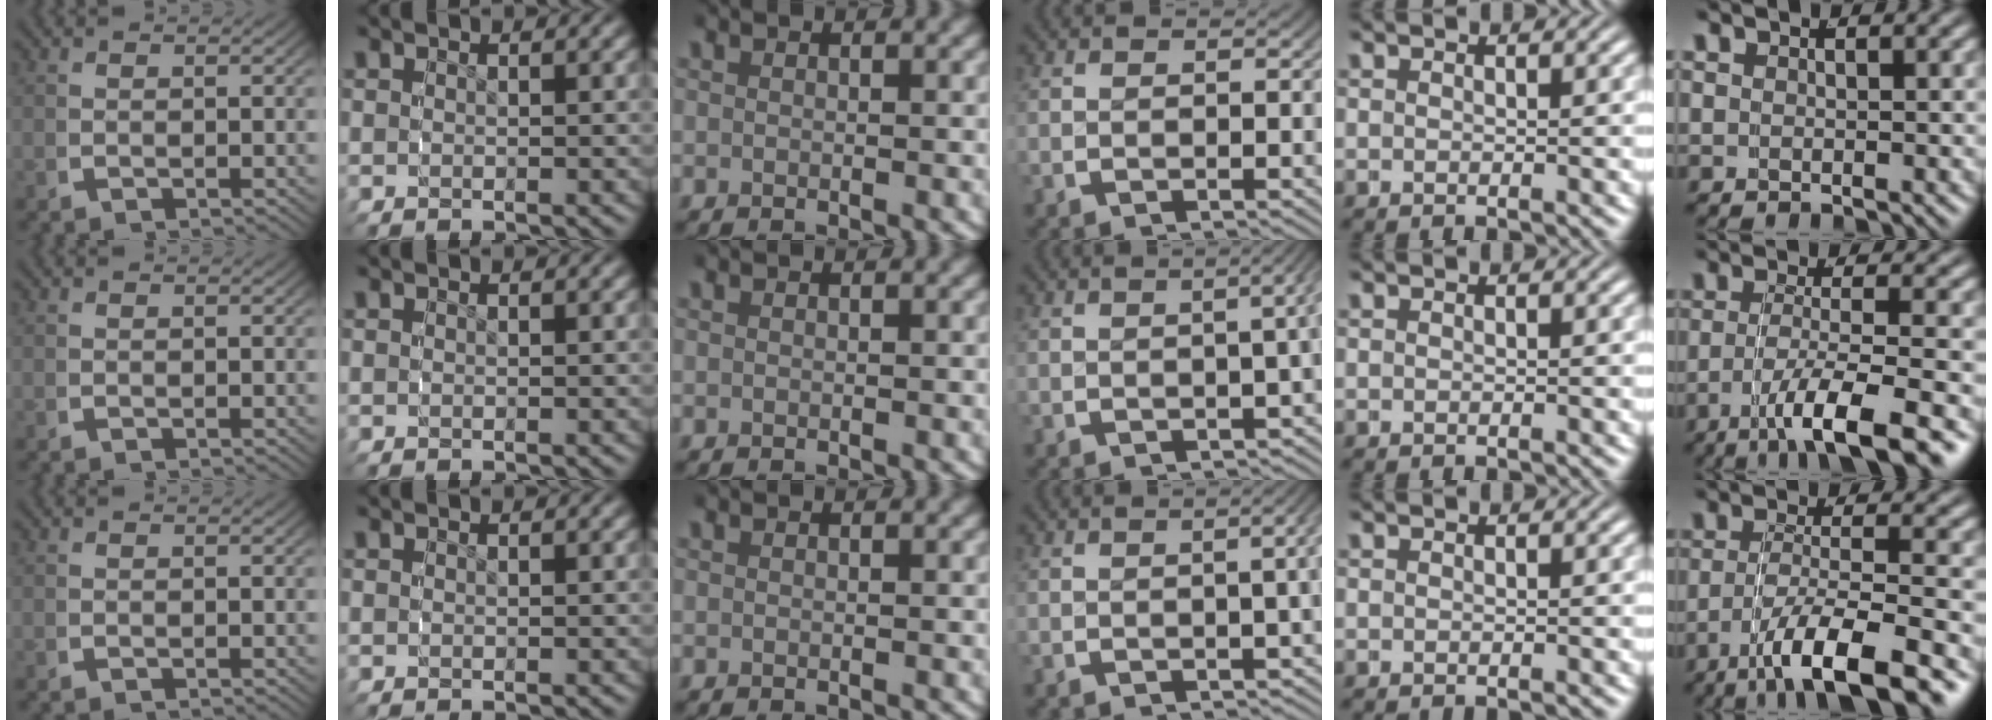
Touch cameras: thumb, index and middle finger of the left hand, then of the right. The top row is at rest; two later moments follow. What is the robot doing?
{"motion": "grasp_and_lifting", "object": "dispenser bottle"}